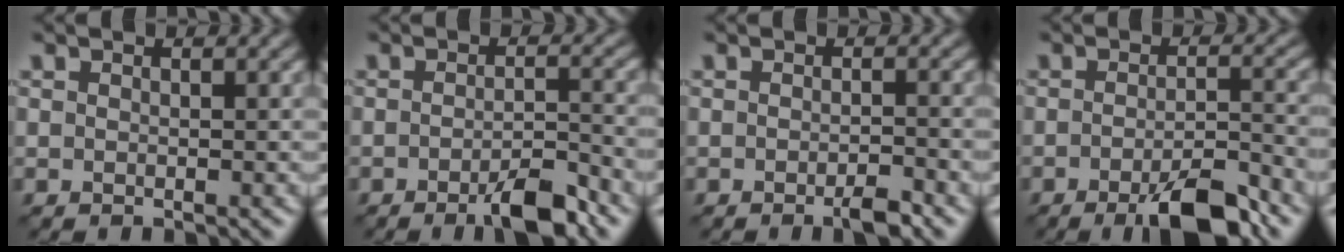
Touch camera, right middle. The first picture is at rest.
{"total": 4.3, "force": [-2.6, 0.9, 3.4], "torque": [-0.058, -0.001, -0.046]}
{"total": 2.1, "force": [-1.3, 0.3, 1.6], "torque": [-0.025, -0.002, -0.024]}
{"total": 6.2, "force": [-3.5, 1.4, 4.9], "torque": [-0.076, 0.000, -0.058]}